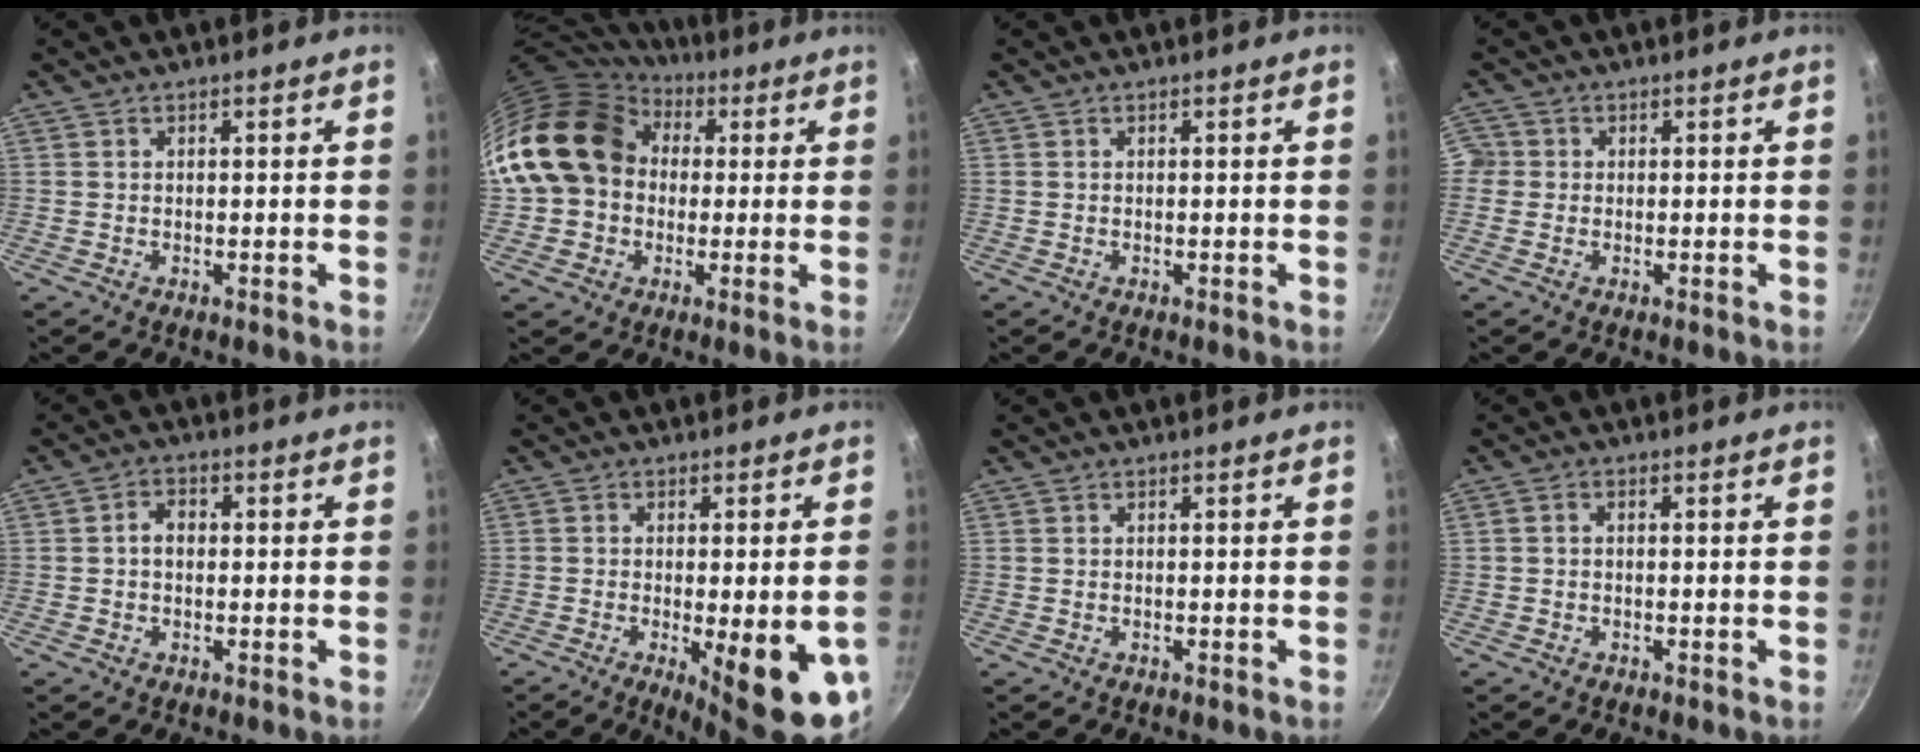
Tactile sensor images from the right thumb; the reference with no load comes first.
{"total": 17.6, "force": [2.9, 14.5, 9.5], "torque": [-0.158, 0.037, 0.046]}
{"total": 0.0}
{"total": 2.6, "force": [-0.3, 2.5, 0.4], "torque": [0.009, 0.003, -0.012]}
{"total": 3.2, "force": [0.0, 2.4, 2.1], "torque": [-0.024, 0.010, -0.004]}
{"total": 15.0, "force": [-4.7, 4.1, 13.7], "torque": [-0.155, -0.006, -0.051]}
{"total": 0.0}
{"total": 1.1, "force": [-0.2, 0.7, 0.8], "torque": [-0.018, 0.008, -0.004]}